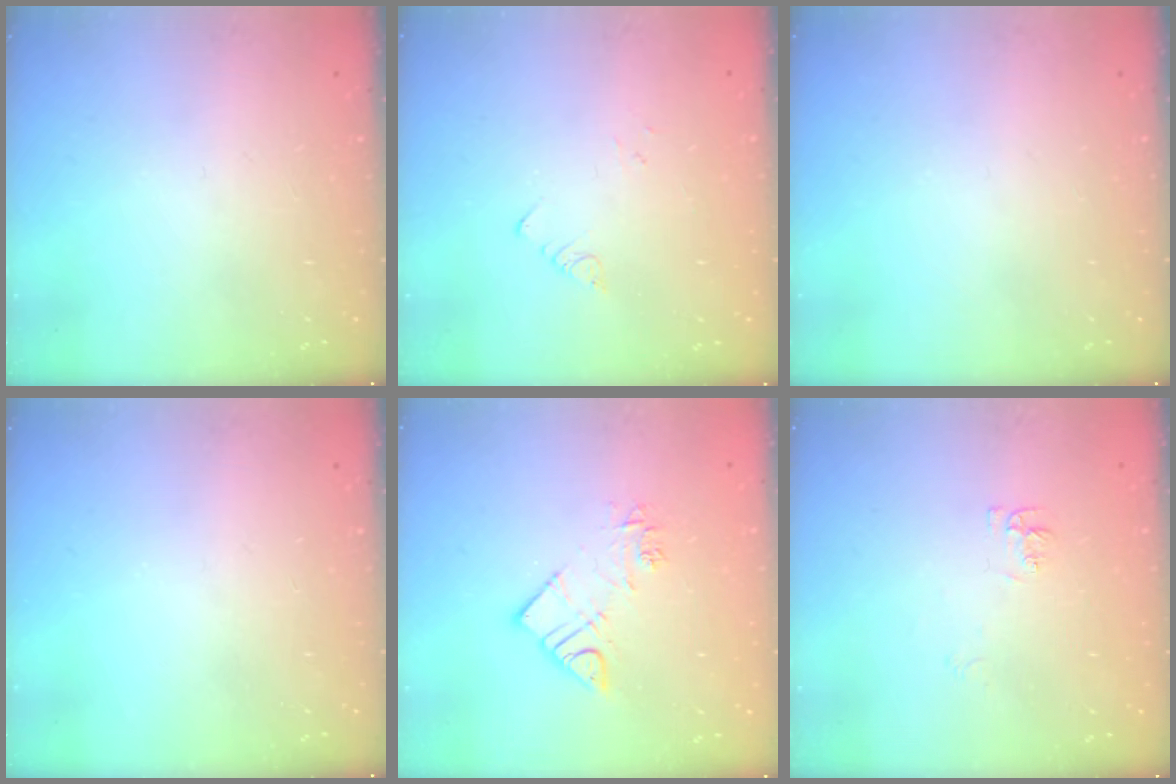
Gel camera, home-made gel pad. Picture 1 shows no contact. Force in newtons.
{"total": 1.5, "press": 1.4, "slide": 0.1}
{"total": 0.0}
{"total": 0.0}
{"total": 9.3, "press": 9.3, "slide": 0.8}
{"total": 5.5, "press": 5.4, "slide": 0.9}